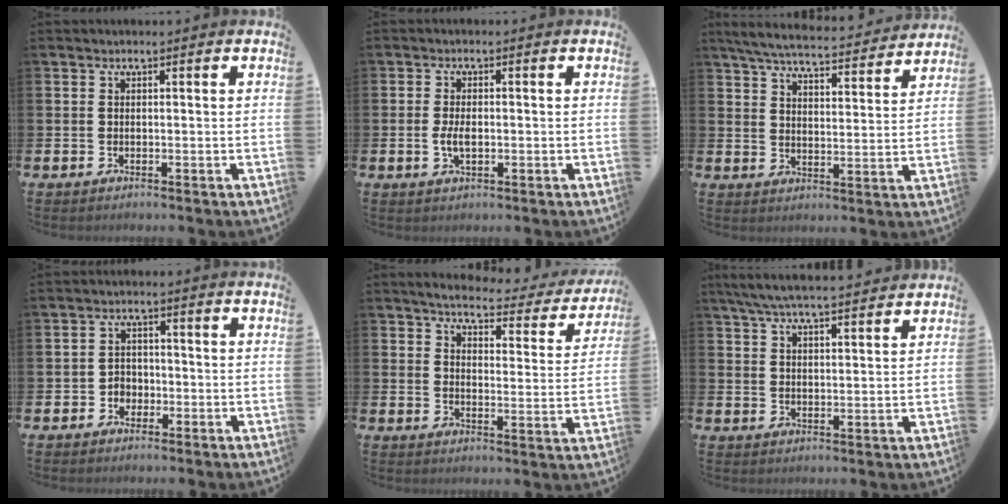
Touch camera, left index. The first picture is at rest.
{"total": 2.7, "force": [-0.3, 1.4, 2.4], "torque": [-0.042, 0.002, -0.006]}
{"total": 6.2, "force": [5.9, 0.7, 1.7], "torque": [-0.048, -0.042, 0.101]}
{"total": 2.6, "force": [-1.4, 2.1, 0.6], "torque": [-0.016, 0.006, -0.032]}
{"total": 4.0, "force": [3.6, 1.2, 1.4], "torque": [-0.041, -0.029, 0.052]}
{"total": 6.2, "force": [5.9, 0.4, 1.9], "torque": [-0.057, -0.023, 0.109]}